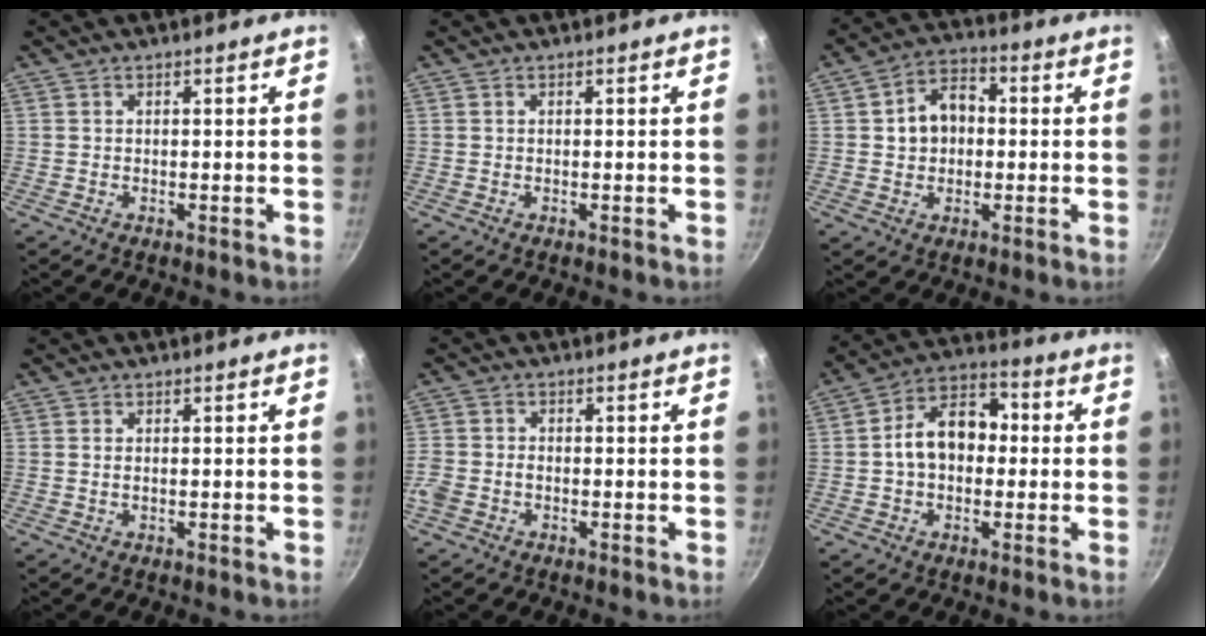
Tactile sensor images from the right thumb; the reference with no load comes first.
{"total": 0.0}
{"total": 8.8, "force": [0.6, 6.6, 5.7], "torque": [-0.060, 0.018, 0.001]}
{"total": 0.8, "force": [0.1, 0.4, 0.6], "torque": [-0.013, 0.000, 0.000]}
{"total": 4.3, "force": [-1.9, 3.1, 2.2], "torque": [-0.051, 0.014, -0.044]}
{"total": 11.9, "force": [0.0, 8.5, 8.4], "torque": [-0.098, 0.039, -0.016]}